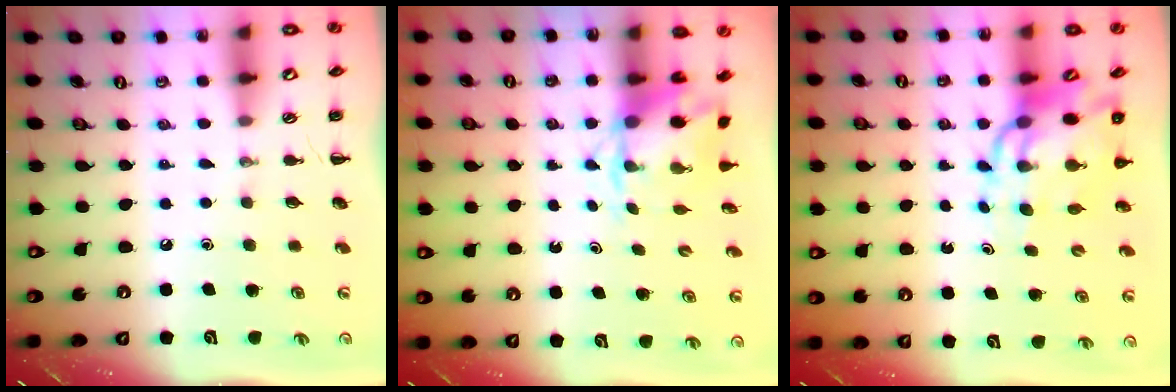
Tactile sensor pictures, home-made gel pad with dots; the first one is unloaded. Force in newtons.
{"total": 5.5, "press": 5.4, "slide": 0.7}
{"total": 13.2, "press": 12.5, "slide": 4.2}